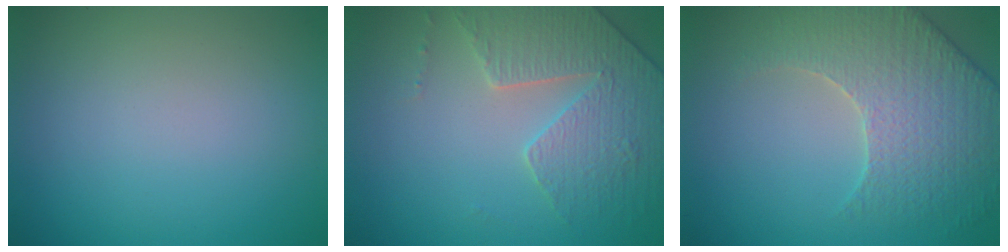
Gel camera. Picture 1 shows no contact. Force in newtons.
{"total": 3.9, "press": 3.8, "slide": 0.9}
{"total": 4.9, "press": 4.8, "slide": 1.3}